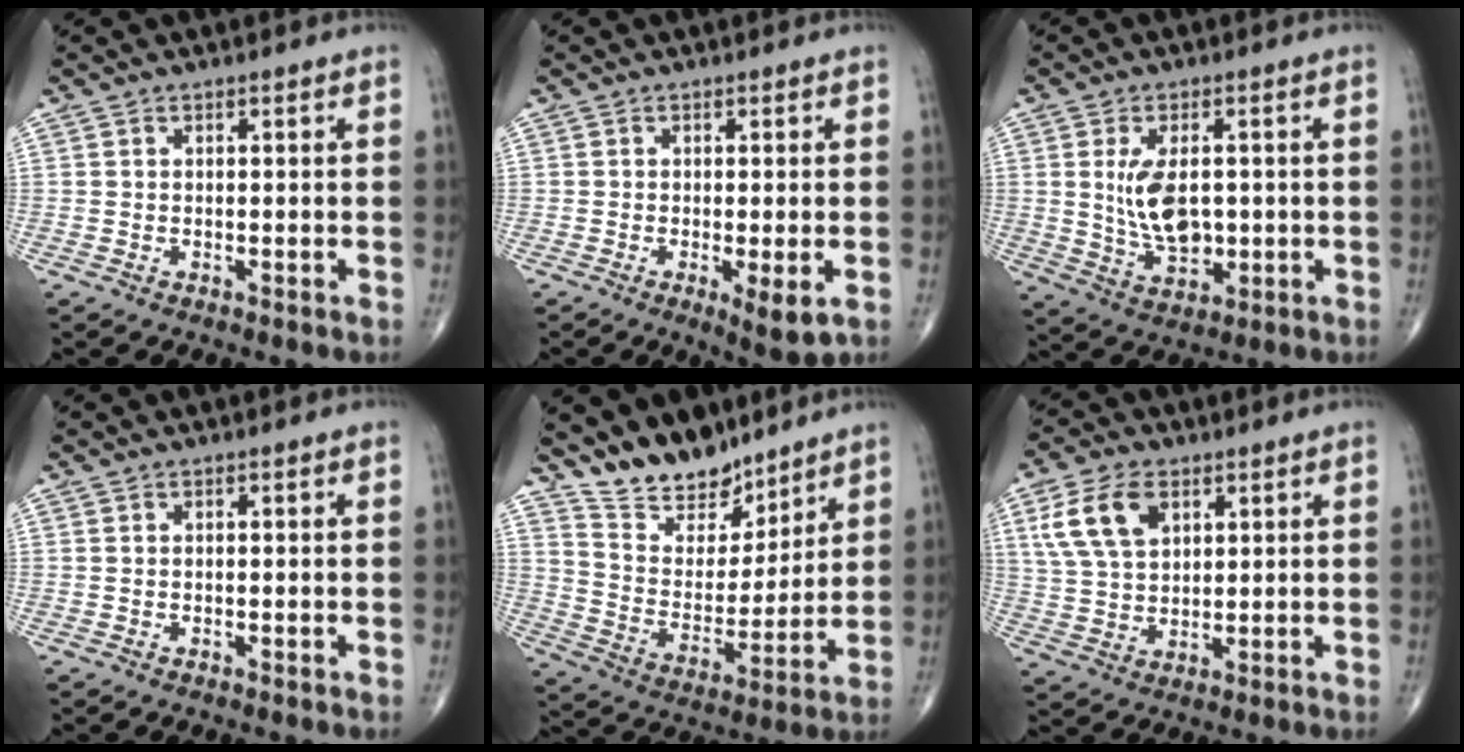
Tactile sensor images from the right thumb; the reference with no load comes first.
{"total": 5.0, "force": [-1.4, 1.2, 4.6], "torque": [-0.075, -0.017, -0.021]}
{"total": 9.2, "force": [0.7, 5.2, 7.5], "torque": [-0.128, -0.011, 0.026]}
{"total": 0.0}
{"total": 13.4, "force": [11.2, 6.1, 4.3], "torque": [-0.039, -0.082, 0.210]}
{"total": 10.5, "force": [4.2, 6.3, 7.2], "torque": [-0.136, -0.004, 0.085]}